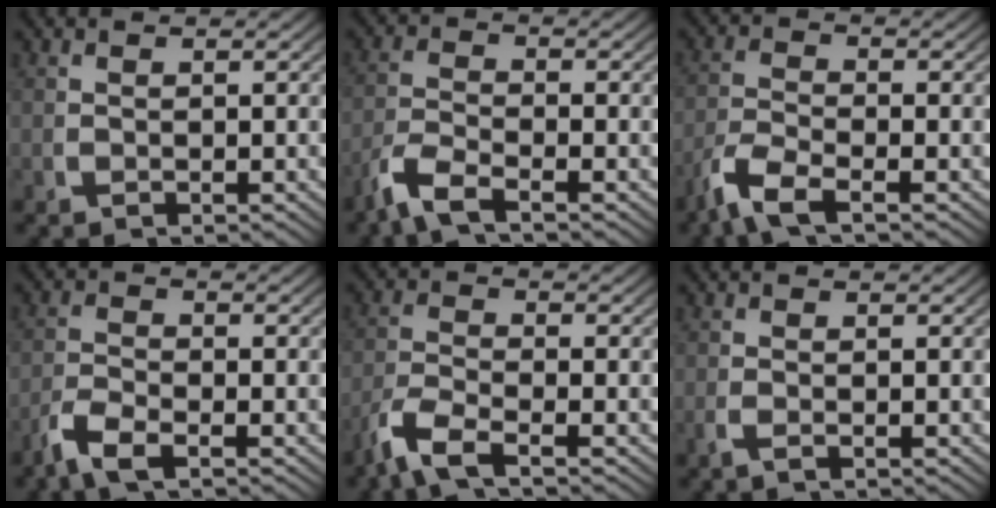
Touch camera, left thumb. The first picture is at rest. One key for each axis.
{"total": 3.9, "fx": -2.6, "fy": 1.5, "fz": 2.5, "tx": -0.062, "ty": -0.010, "tz": -0.049}
{"total": 4.3, "fx": -2.5, "fy": 1.7, "fz": 3.1, "tx": -0.077, "ty": -0.012, "tz": -0.045}
{"total": 2.9, "fx": -1.9, "fy": 1.0, "fz": 2.0, "tx": -0.052, "ty": -0.009, "tz": -0.038}
{"total": 4.7, "fx": -2.8, "fy": 2.0, "fz": 3.2, "tx": -0.083, "ty": -0.014, "tz": -0.049}
{"total": 0.8, "fx": -0.4, "fy": 0.1, "fz": 0.6, "tx": -0.021, "ty": -0.004, "tz": -0.006}